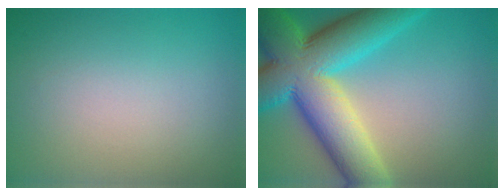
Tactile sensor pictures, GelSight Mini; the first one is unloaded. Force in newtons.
{"total": 14.1, "press": 14.1, "slide": 0.4}